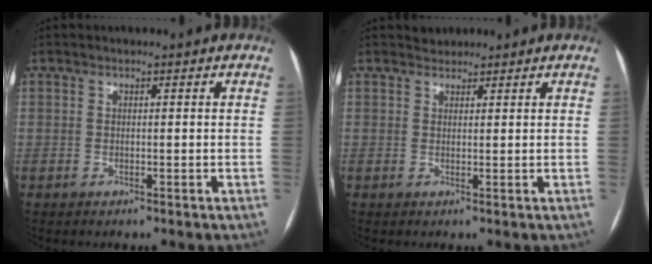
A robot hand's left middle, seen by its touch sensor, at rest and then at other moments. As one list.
[{"total": 1.3, "force": [1.2, 0.5, -0.3], "torque": [0.002, 0.007, 0.018]}]